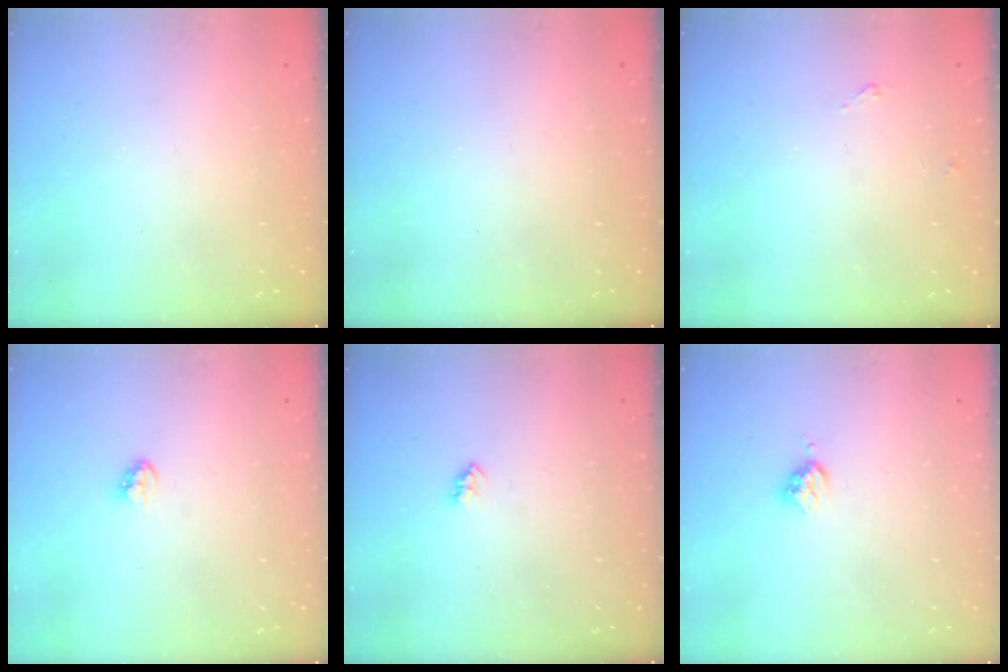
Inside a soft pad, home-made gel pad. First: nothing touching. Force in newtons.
{"total": 0.0}
{"total": 3.1, "press": 3.1, "slide": 0.4}
{"total": 3.4, "press": 3.4, "slide": 0.1}
{"total": 2.3, "press": 2.2, "slide": 0.4}
{"total": 3.6, "press": 3.5, "slide": 0.6}